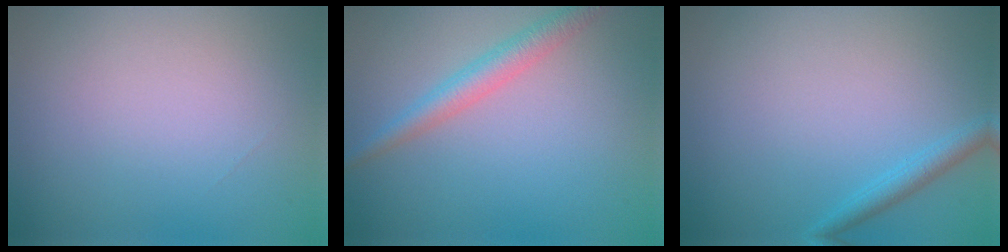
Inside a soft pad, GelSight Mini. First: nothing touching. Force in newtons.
{"total": 2.7, "press": 2.7, "slide": 0.0}
{"total": 1.6, "press": 1.6, "slide": 0.1}